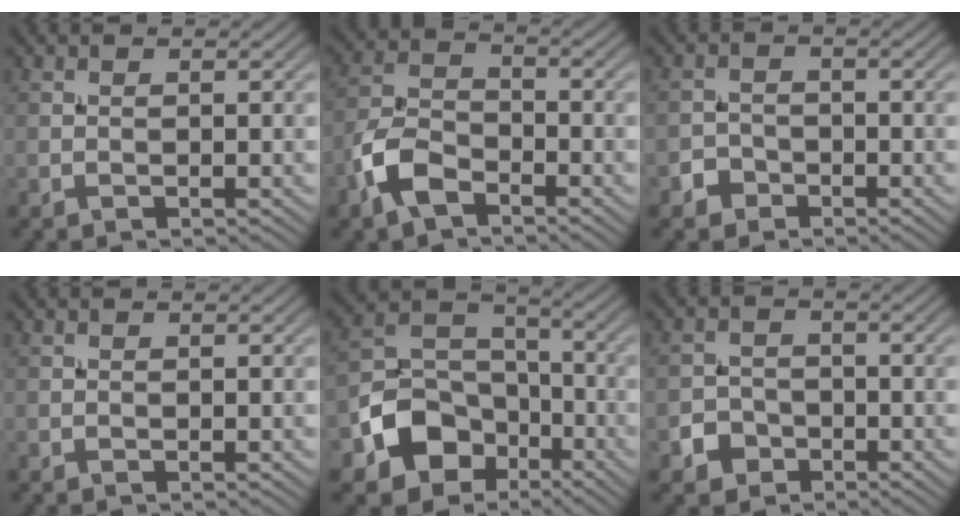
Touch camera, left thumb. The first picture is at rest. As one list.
[{"total": 6.5, "force": [-3.9, 3.3, 4.0], "torque": [-0.089, 0.000, -0.094]}, {"total": 2.3, "force": [-1.5, 1.6, 0.5], "torque": [-0.001, 0.003, -0.033]}, {"total": 0.0}, {"total": 10.4, "force": [-5.1, 7.7, 4.8], "torque": [-0.101, -0.015, -0.106]}, {"total": 3.1, "force": [-1.8, 2.4, 0.8], "torque": [-0.010, -0.001, -0.038]}]